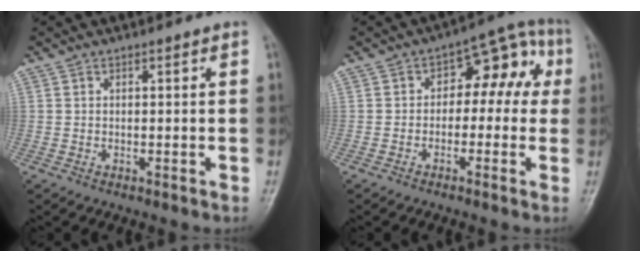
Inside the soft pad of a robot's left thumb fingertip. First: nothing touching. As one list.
[{"total": 10.0, "force": [0.5, 6.4, 7.6], "torque": [-0.052, 0.051, -0.007]}]